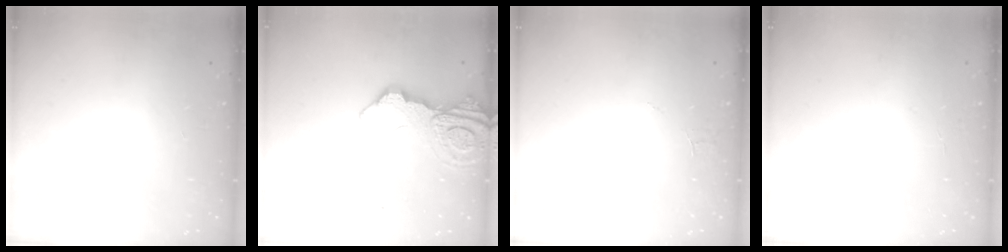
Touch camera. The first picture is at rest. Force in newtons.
{"total": 13.0, "press": 13.0, "slide": 1.5}
{"total": 3.5, "press": 3.5, "slide": 0.2}
{"total": 0.9, "press": 0.9, "slide": 0.1}